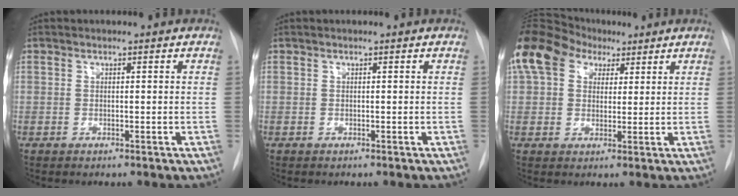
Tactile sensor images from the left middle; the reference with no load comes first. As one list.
[{"total": 0.0}, {"total": 16.9, "force": [9.0, 11.2, 8.9], "torque": [-0.229, 0.079, 0.163]}]